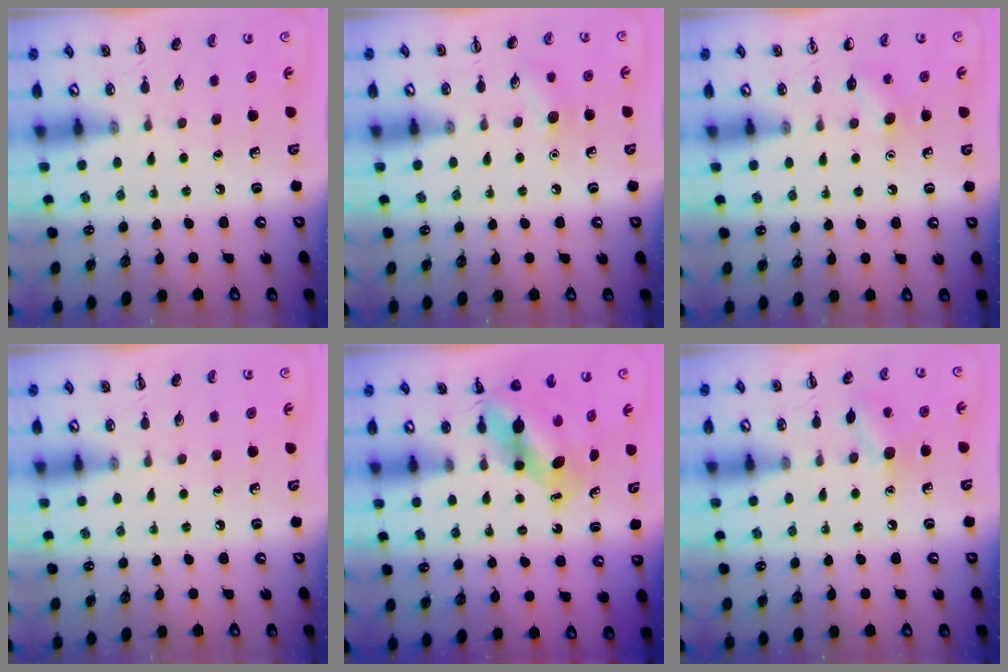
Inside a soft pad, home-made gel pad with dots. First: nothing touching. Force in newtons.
{"total": 7.0, "press": 6.7, "slide": 2.0}
{"total": 5.7, "press": 5.4, "slide": 1.6}
{"total": 0.0}
{"total": 7.3, "press": 7.2, "slide": 1.0}
{"total": 8.6, "press": 8.5, "slide": 1.4}